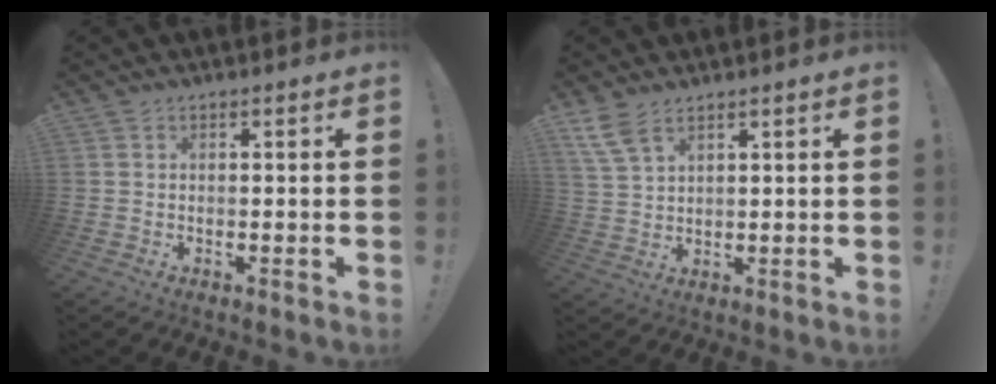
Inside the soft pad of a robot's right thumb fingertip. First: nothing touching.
{"total": 6.4, "force": [4.4, 2.7, 3.7], "torque": [-0.077, -0.015, 0.088]}